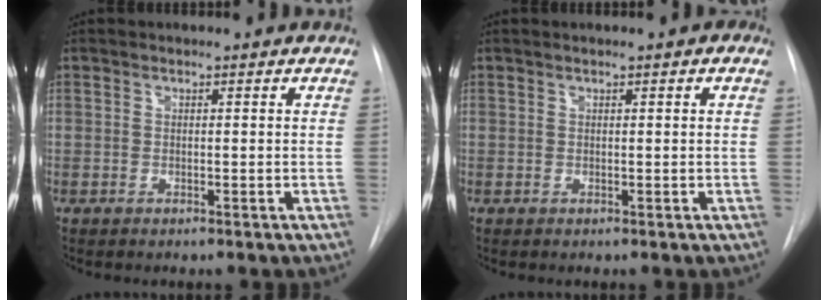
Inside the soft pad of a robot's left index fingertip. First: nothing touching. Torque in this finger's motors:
{"motor_torque": [0.14, -0.08, -0.11, 0.00]}